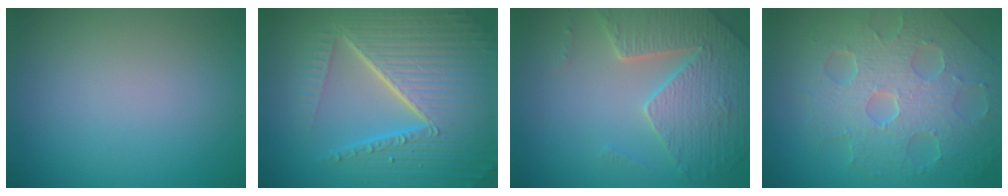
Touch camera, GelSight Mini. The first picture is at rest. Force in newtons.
{"total": 10.5, "press": 6.5, "slide": 8.2}
{"total": 5.1, "press": 4.7, "slide": 2.1}
{"total": 8.2, "press": 5.6, "slide": 6.0}